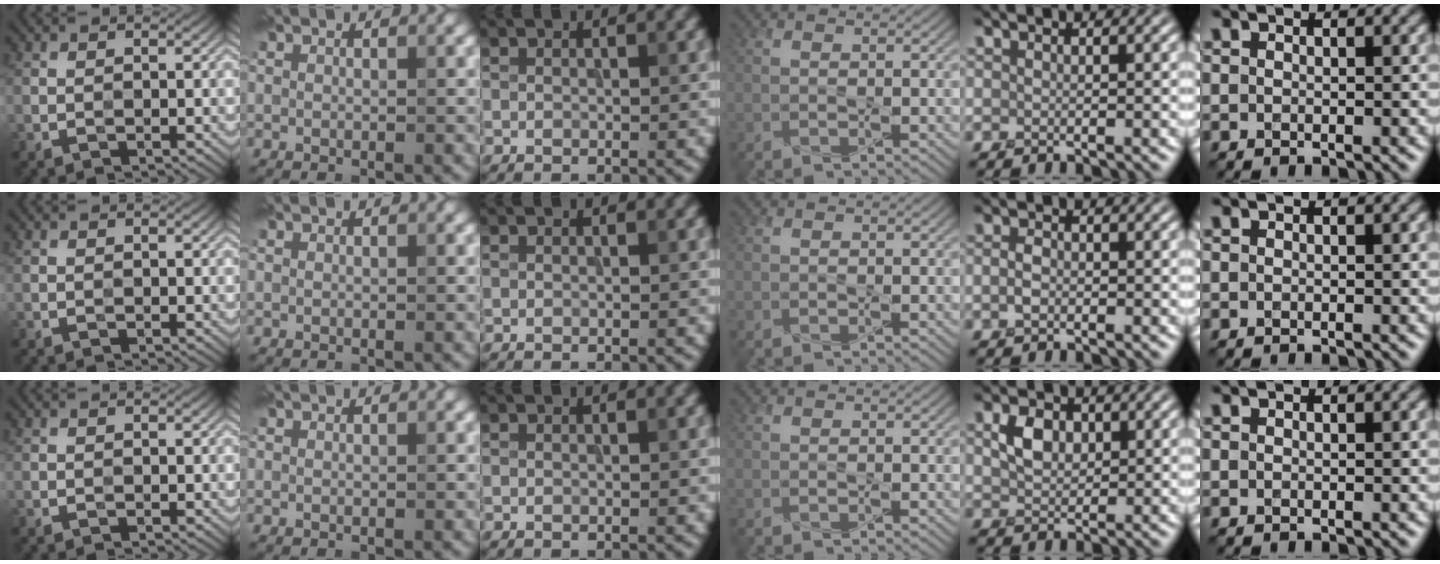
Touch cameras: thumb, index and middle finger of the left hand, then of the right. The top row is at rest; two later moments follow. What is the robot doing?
{"motion": "press", "object": "joystick"}